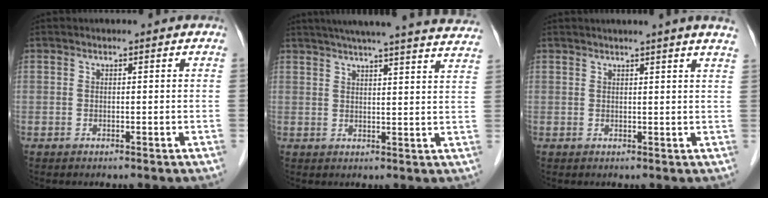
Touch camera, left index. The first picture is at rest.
{"total": 25.4, "force": [23.2, 0.6, 10.3], "torque": [-0.156, -0.022, 0.279]}
{"total": 6.1, "force": [5.2, -1.0, 3.0], "torque": [-0.034, 0.007, 0.048]}